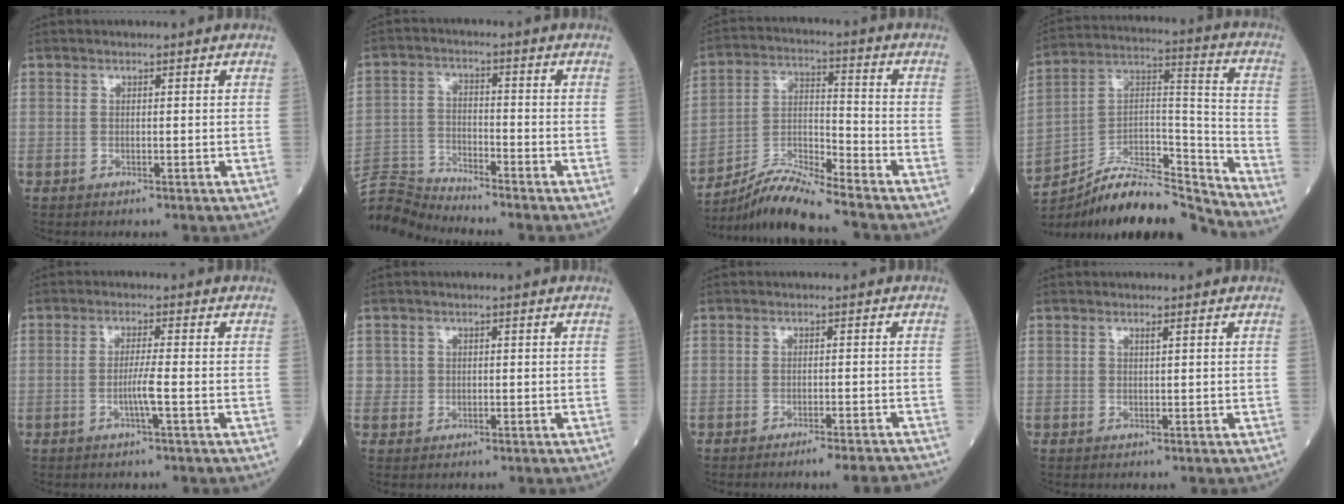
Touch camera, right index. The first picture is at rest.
{"total": 7.2, "force": [-7.0, -1.4, -0.9], "torque": [0.005, -0.004, -0.137]}
{"total": 9.5, "force": [-8.9, -1.3, 3.0], "torque": [-0.069, 0.000, -0.165]}
{"total": 18.7, "force": [-17.3, 2.0, 6.9], "torque": [-0.120, 0.039, -0.291]}
{"total": 3.2, "force": [-1.0, -0.5, 3.0], "torque": [-0.058, -0.003, -0.021]}
{"total": 1.7, "force": [0.2, 1.7, 0.0], "torque": [0.011, 0.005, -0.001]}
{"total": 6.3, "force": [-5.8, -0.4, 2.3], "torque": [-0.017, -0.007, -0.077]}
{"total": 0.5, "force": [0.3, 0.1, 0.4], "torque": [-0.009, -0.001, 0.005]}